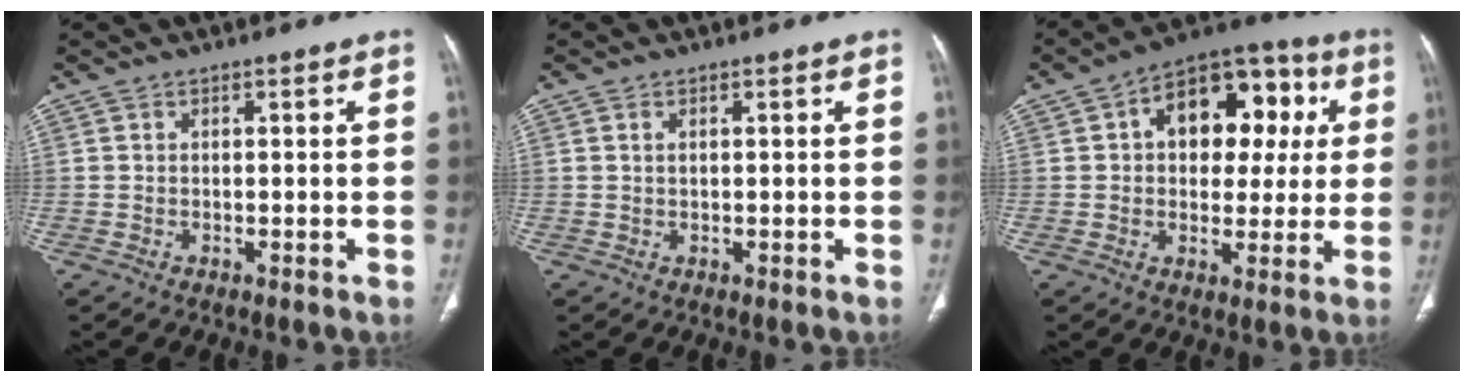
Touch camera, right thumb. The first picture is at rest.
{"total": 0.9, "force": [0.4, 0.4, 0.7], "torque": [-0.016, 0.004, 0.009]}
{"total": 17.2, "force": [4.0, 11.1, 12.5], "torque": [-0.119, 0.026, 0.053]}